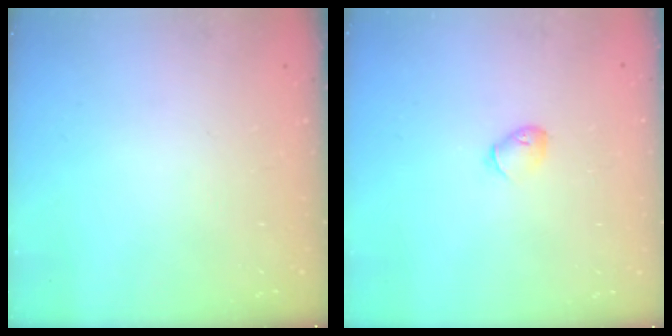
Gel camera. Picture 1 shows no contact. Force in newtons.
{"total": 4.7, "press": 4.6, "slide": 1.0}